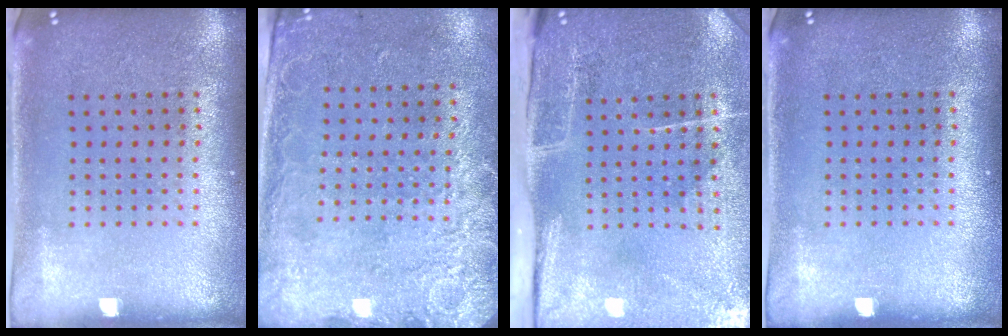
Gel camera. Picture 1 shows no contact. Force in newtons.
{"total": 2.6, "press": 2.0, "slide": 1.7}
{"total": 4.8, "press": 3.8, "slide": 2.9}
{"total": 0.0}